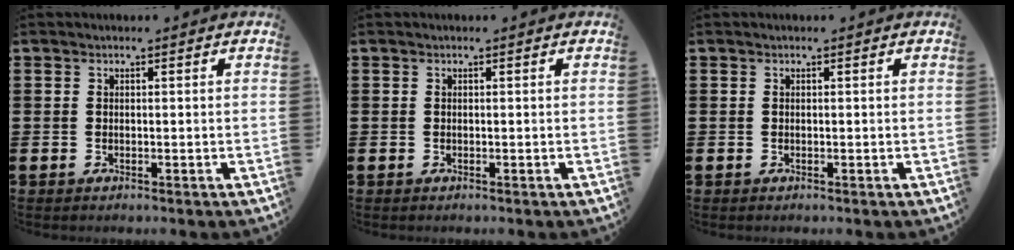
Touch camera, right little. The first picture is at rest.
{"total": 0.0}
{"total": 0.0}